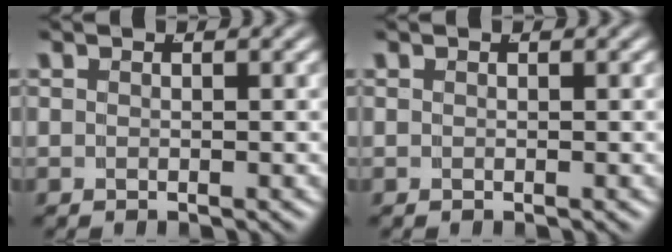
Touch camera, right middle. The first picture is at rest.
{"total": 1.2, "force": [-0.2, -1.1, -0.3], "torque": [0.016, -0.010, 0.008]}